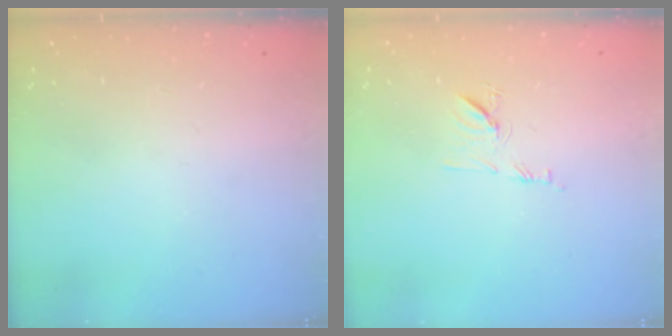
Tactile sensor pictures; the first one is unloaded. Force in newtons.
{"total": 7.5, "press": 7.5, "slide": 0.8}